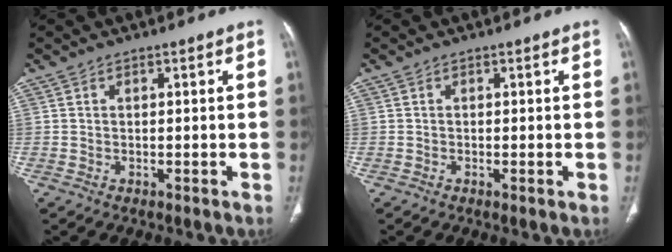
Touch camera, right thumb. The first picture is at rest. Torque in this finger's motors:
{"motor_torque": [-0.33, -0.10, 0.49, -0.05, -0.02]}